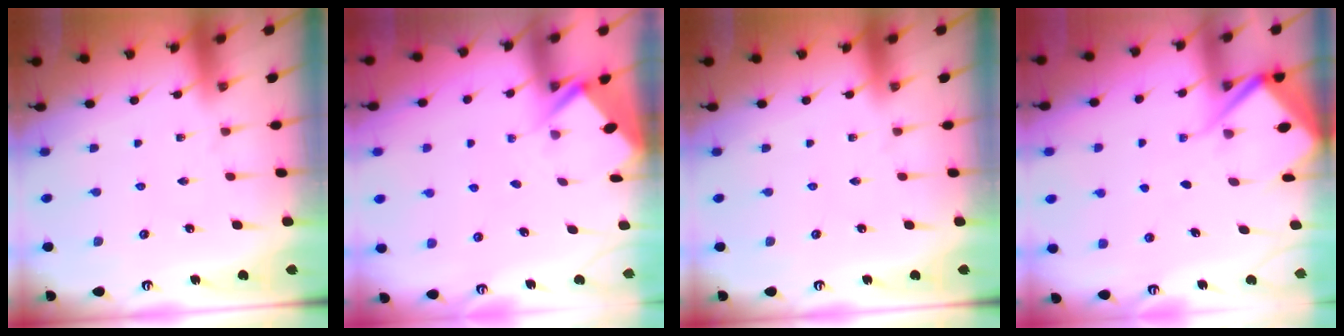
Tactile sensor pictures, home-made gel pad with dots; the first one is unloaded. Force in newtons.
{"total": 2.6, "press": 2.6, "slide": 0.1}
{"total": 0.0}
{"total": 6.5, "press": 6.4, "slide": 0.7}